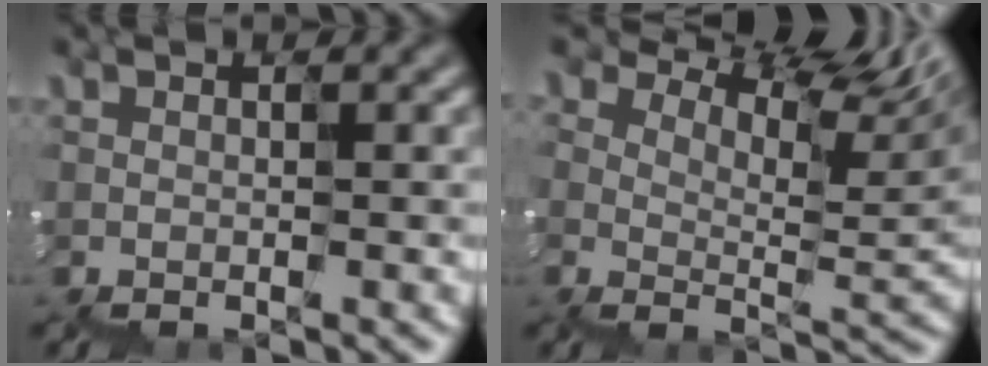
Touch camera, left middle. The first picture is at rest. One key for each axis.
{"total": 9.9, "fx": 7.4, "fy": 3.4, "fz": 5.7, "tx": -0.112, "ty": 0.011, "tz": 0.134}